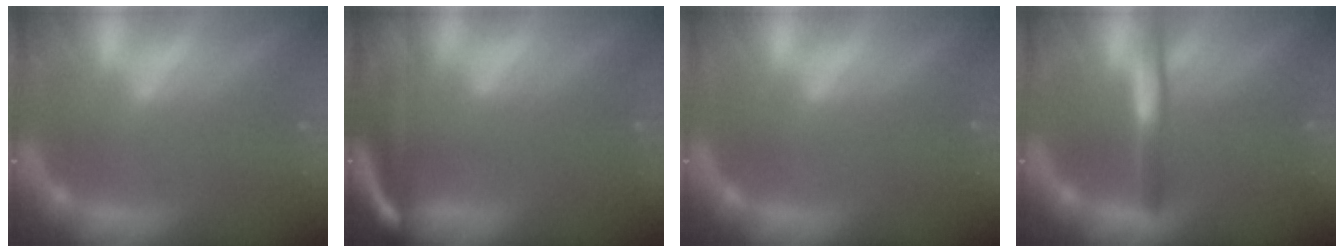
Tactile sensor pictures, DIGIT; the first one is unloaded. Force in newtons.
{"total": 8.6}
{"total": 0.0}
{"total": 3.0}